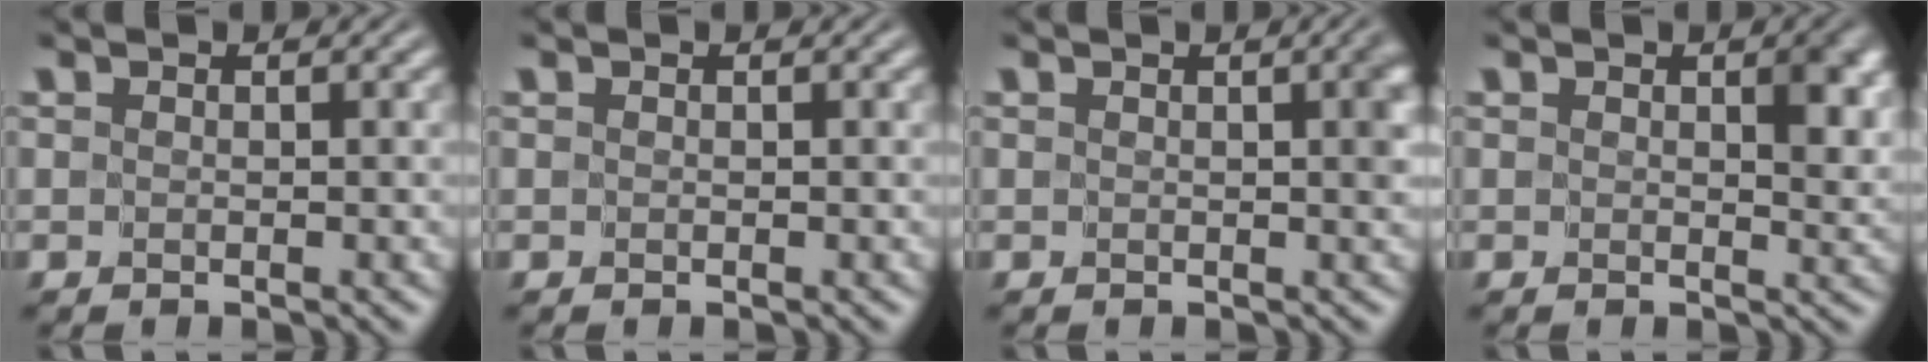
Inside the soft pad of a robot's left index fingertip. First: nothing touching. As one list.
[{"total": 0.0}, {"total": 1.5, "force": [0.3, 0.1, 1.5], "torque": [-0.014, 0.002, 0.004]}, {"total": 2.9, "force": [0.6, 1.5, 2.4], "torque": [-0.030, -0.005, 0.013]}]